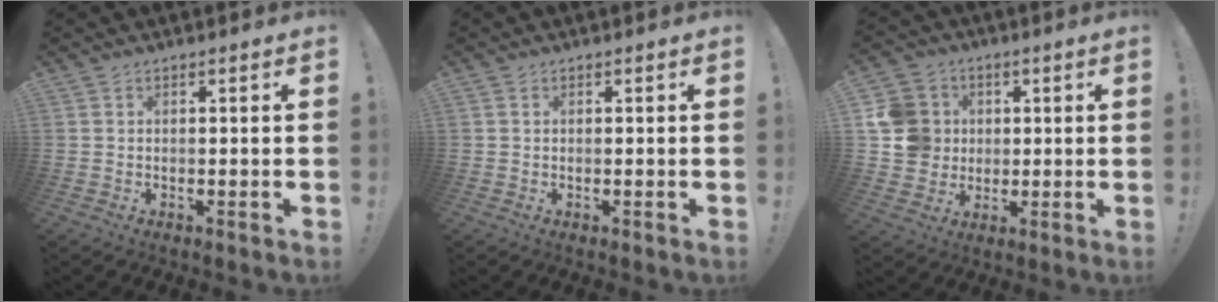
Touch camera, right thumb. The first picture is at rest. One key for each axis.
{"total": 0.0}
{"total": 12.4, "fx": 1.8, "fy": 11.7, "fz": 3.9, "tx": -0.072, "ty": 0.003, "tz": 0.043}